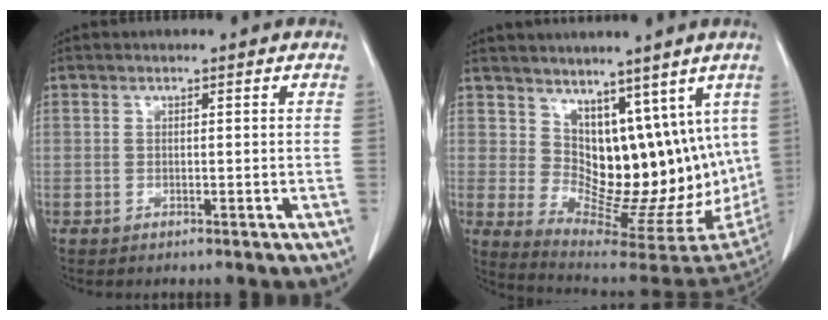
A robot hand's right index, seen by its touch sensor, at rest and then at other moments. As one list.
[{"total": 14.3, "force": [5.9, 8.3, 10.0], "torque": [-0.123, -0.006, 0.116]}]